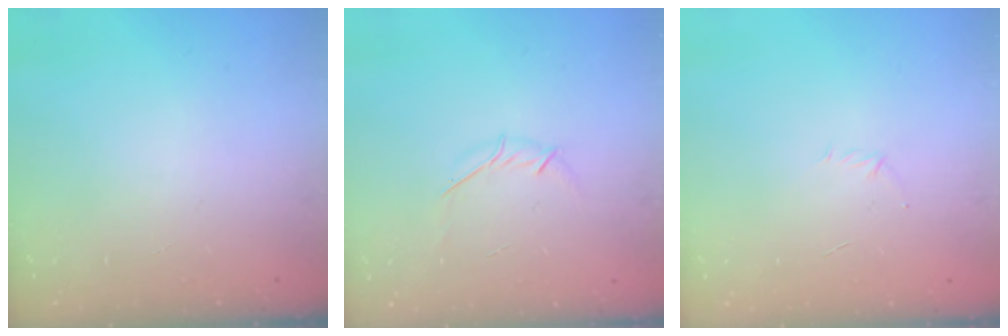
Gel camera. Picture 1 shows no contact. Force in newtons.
{"total": 3.8, "press": 3.7, "slide": 1.0}
{"total": 2.9, "press": 2.8, "slide": 0.7}